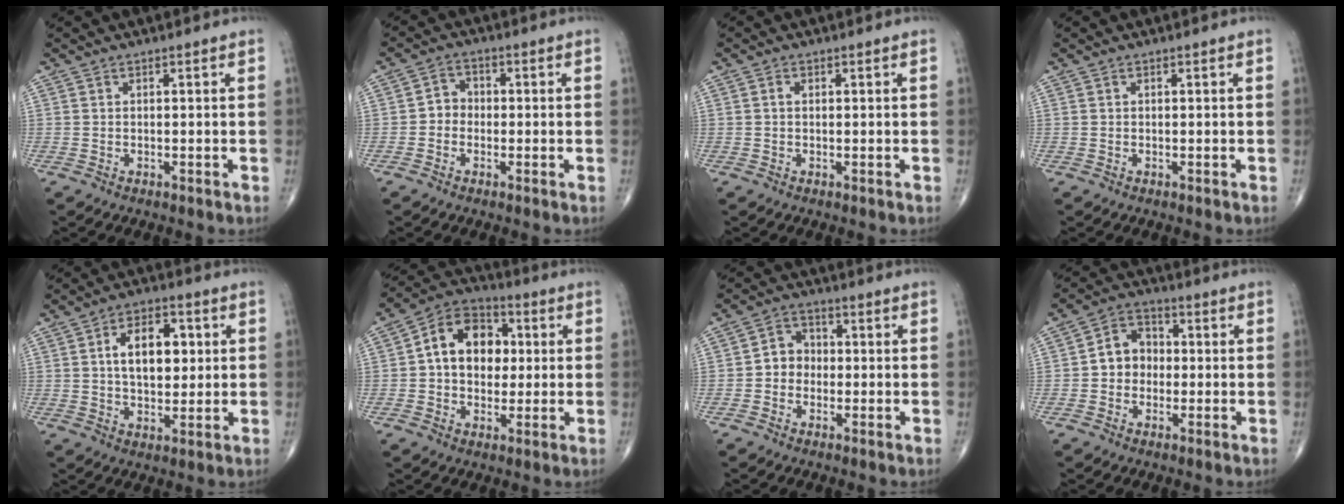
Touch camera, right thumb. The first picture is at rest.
{"total": 3.6, "force": [-0.7, 3.1, 1.6], "torque": [-0.007, 0.015, -0.022]}
{"total": 0.9, "force": [0.1, 0.6, 0.6], "torque": [-0.011, 0.003, 0.002]}
{"total": 0.0}
{"total": 11.0, "force": [2.1, 6.5, 8.5], "torque": [-0.108, 0.003, 0.034]}
{"total": 13.4, "force": [1.6, 10.0, 8.9], "torque": [-0.101, 0.021, 0.016]}
{"total": 5.2, "force": [-0.6, 4.6, 2.5], "torque": [-0.019, 0.020, -0.022]}
{"total": 7.1, "force": [-0.3, 6.0, 3.7], "torque": [-0.038, 0.024, -0.019]}